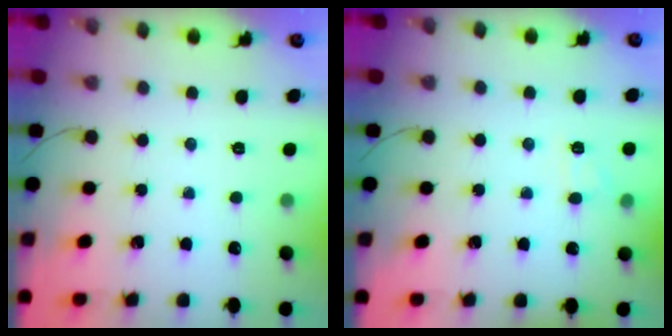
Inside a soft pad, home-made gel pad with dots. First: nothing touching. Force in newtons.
{"total": 6.3, "press": 6.1, "slide": 1.5}